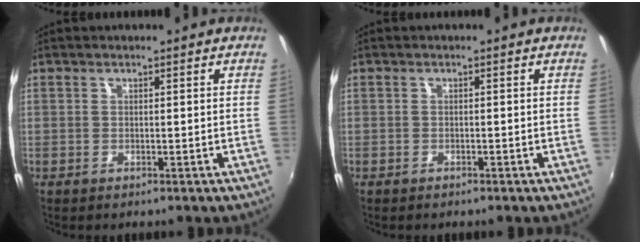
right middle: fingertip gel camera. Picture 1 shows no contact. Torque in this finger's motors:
{"motor_torque": [0.44, -0.83, -0.45, -0.04]}